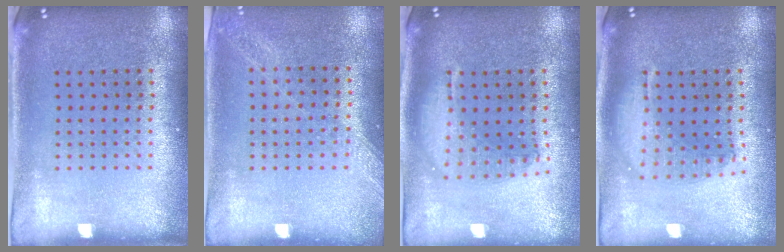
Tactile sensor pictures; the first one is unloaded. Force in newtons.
{"total": 1.2, "press": 1.2, "slide": 0.2}
{"total": 1.6, "press": 1.4, "slide": 0.7}
{"total": 1.6, "press": 1.4, "slide": 0.7}